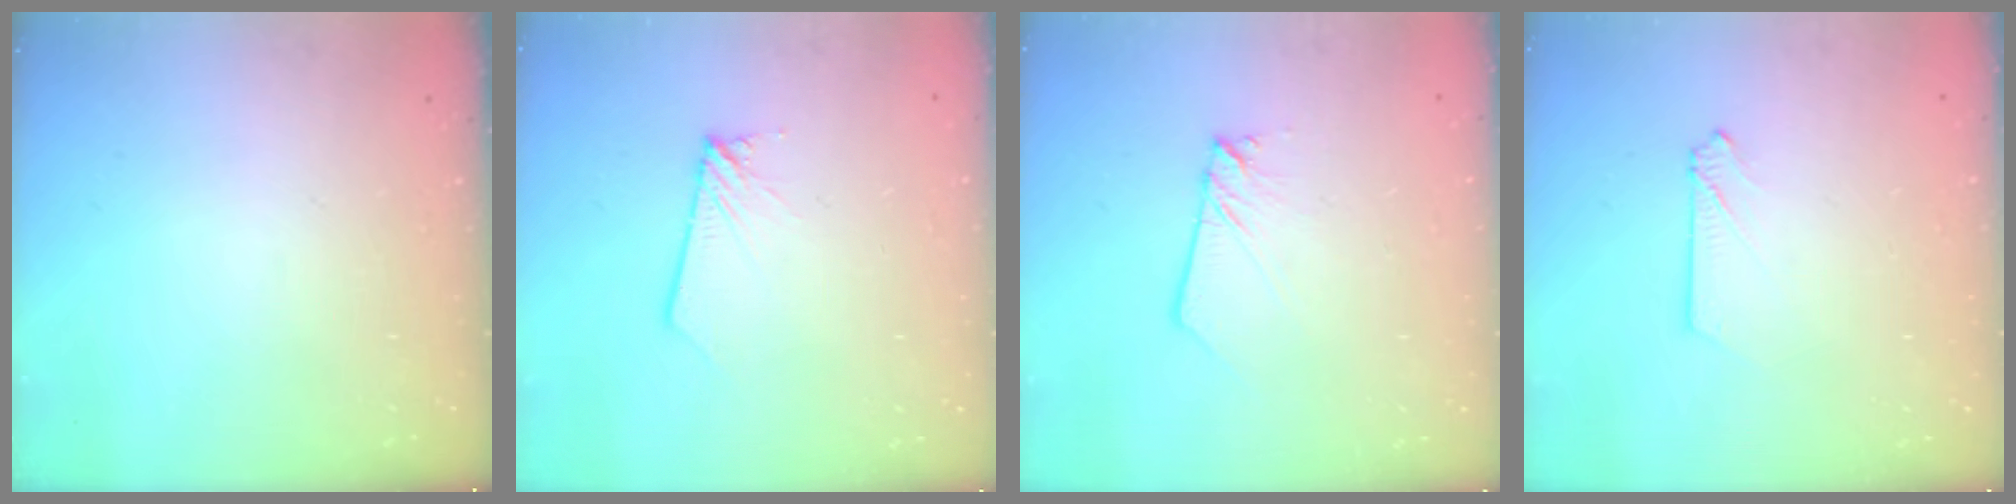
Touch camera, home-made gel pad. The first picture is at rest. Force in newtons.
{"total": 2.0, "press": 2.0, "slide": 0.2}
{"total": 4.2, "press": 4.1, "slide": 0.4}
{"total": 2.7, "press": 2.7, "slide": 0.3}